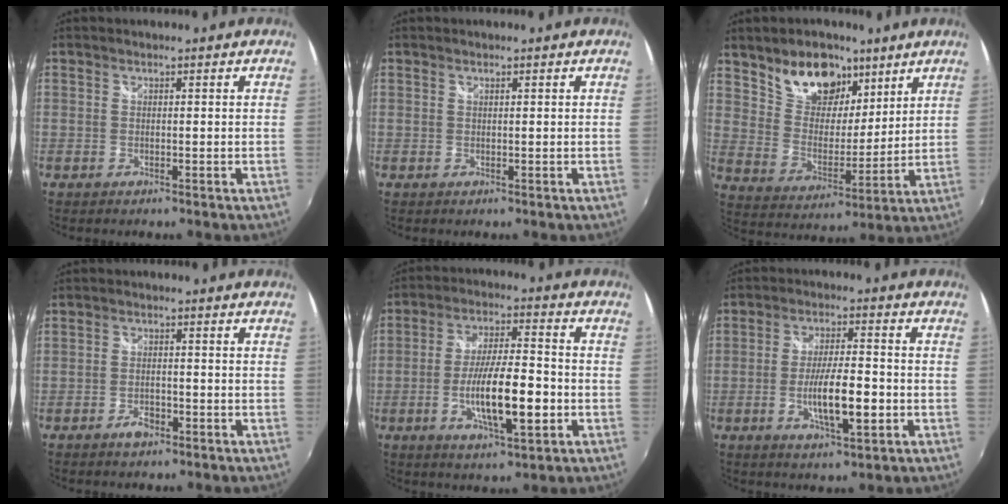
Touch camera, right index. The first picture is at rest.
{"total": 0.0}
{"total": 14.1, "force": [9.1, 8.4, 6.8], "torque": [-0.124, 0.019, 0.169]}
{"total": 2.9, "force": [-1.9, 1.4, 1.7], "torque": [-0.037, 0.001, -0.032]}
{"total": 12.8, "force": [-3.6, 2.9, 11.9], "torque": [-0.222, -0.008, -0.057]}
{"total": 9.3, "force": [-2.6, 2.0, 8.7], "torque": [-0.161, -0.008, -0.040]}